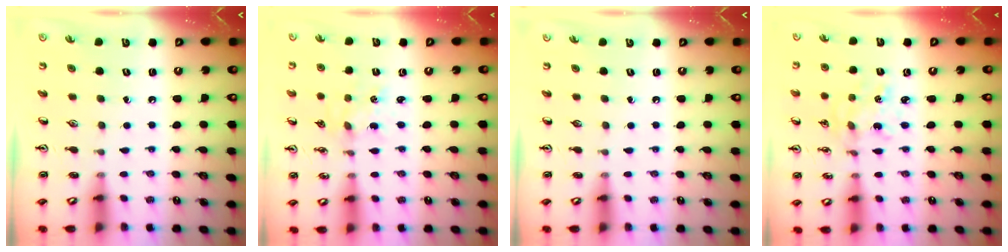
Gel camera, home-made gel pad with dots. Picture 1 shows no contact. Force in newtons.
{"total": 1.4, "press": 1.4, "slide": 0.2}
{"total": 0.0}
{"total": 1.8, "press": 1.8, "slide": 0.1}